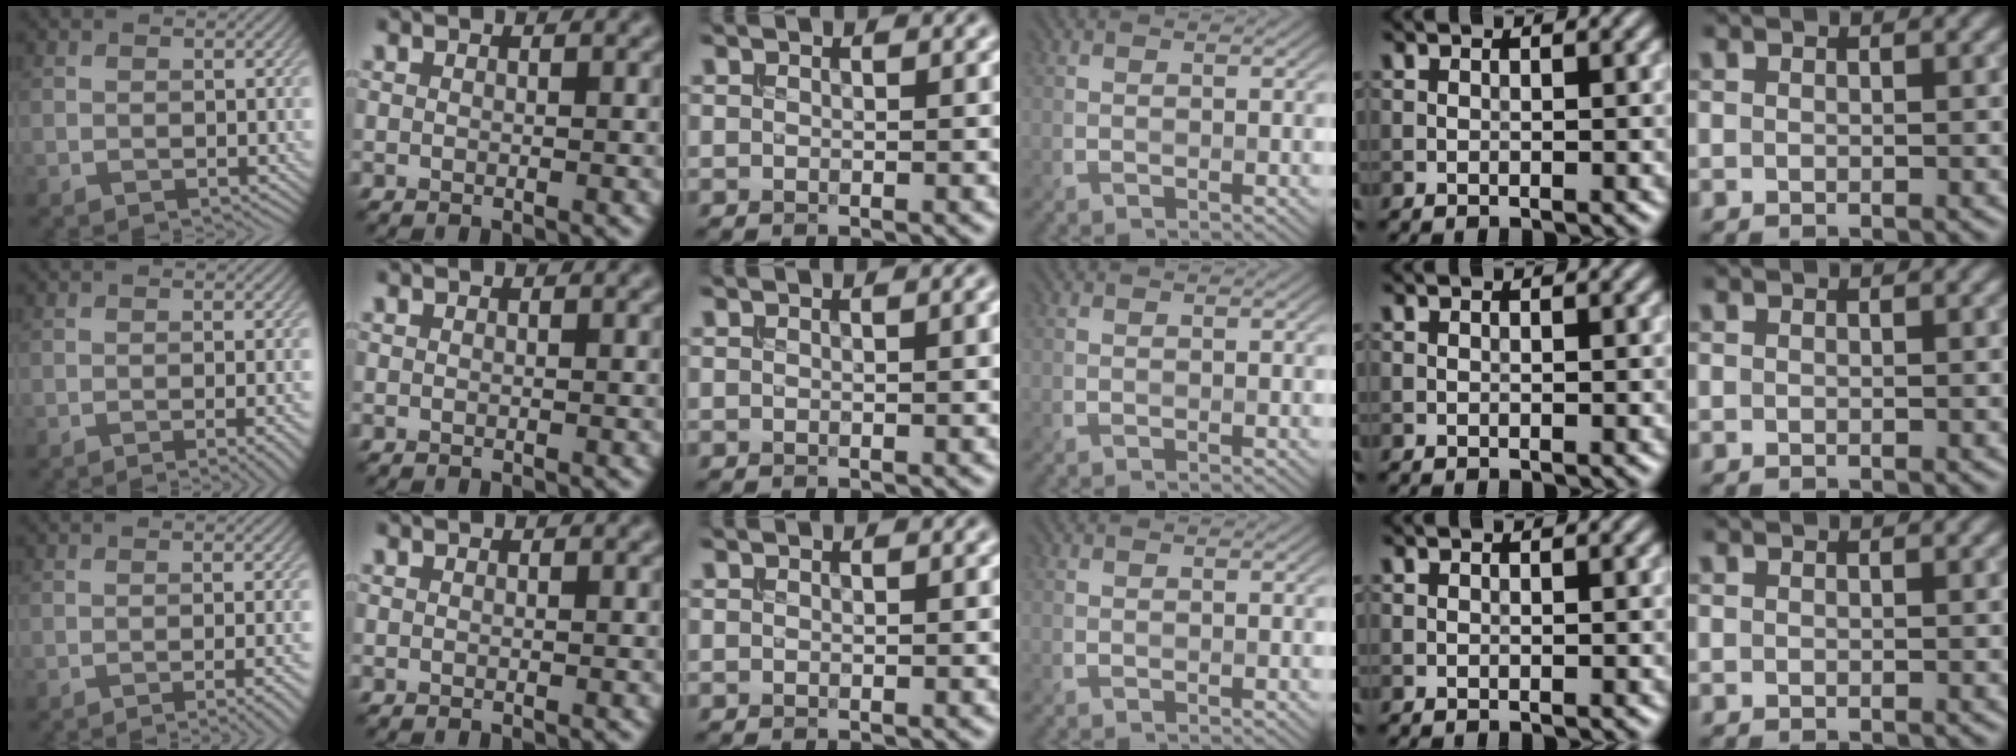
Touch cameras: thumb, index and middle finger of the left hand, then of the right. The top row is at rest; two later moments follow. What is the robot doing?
{"motion": "insert", "object": "bucket"}